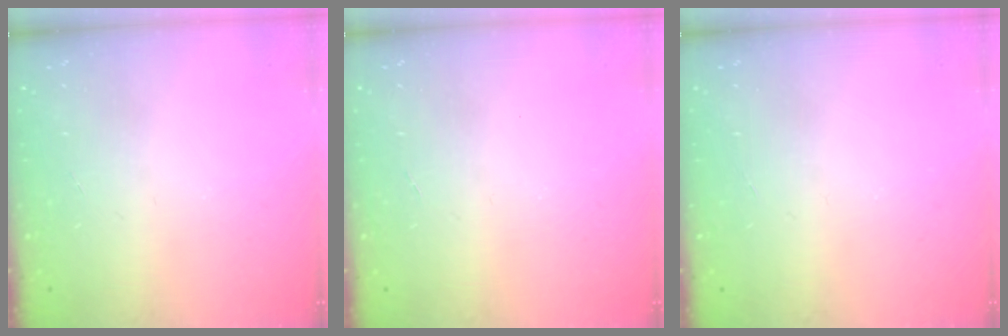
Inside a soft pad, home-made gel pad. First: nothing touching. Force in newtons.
{"total": 0.0}
{"total": 0.0}